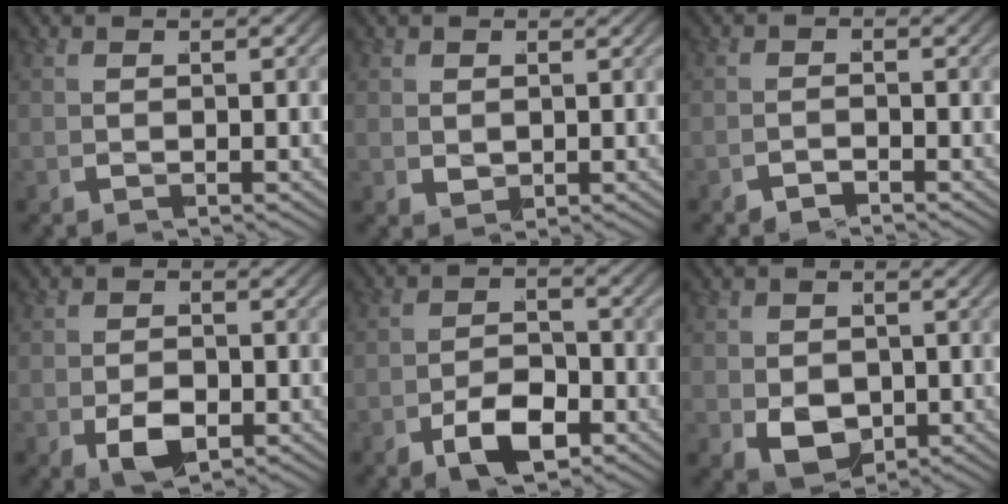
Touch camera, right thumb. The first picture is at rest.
{"total": 1.2, "force": [0.4, 1.0, 0.6], "torque": [-0.009, -0.011, 0.011]}
{"total": 1.9, "force": [-1.8, 0.0, -0.7], "torque": [0.010, -0.008, -0.036]}
{"total": 3.7, "force": [-1.5, 2.5, 2.2], "torque": [-0.048, -0.031, -0.021]}
{"total": 4.3, "force": [-2.8, 2.3, 2.4], "torque": [-0.033, -0.016, -0.050]}
{"total": 5.1, "force": [-1.2, 4.1, 2.8], "torque": [-0.076, -0.047, -0.004]}